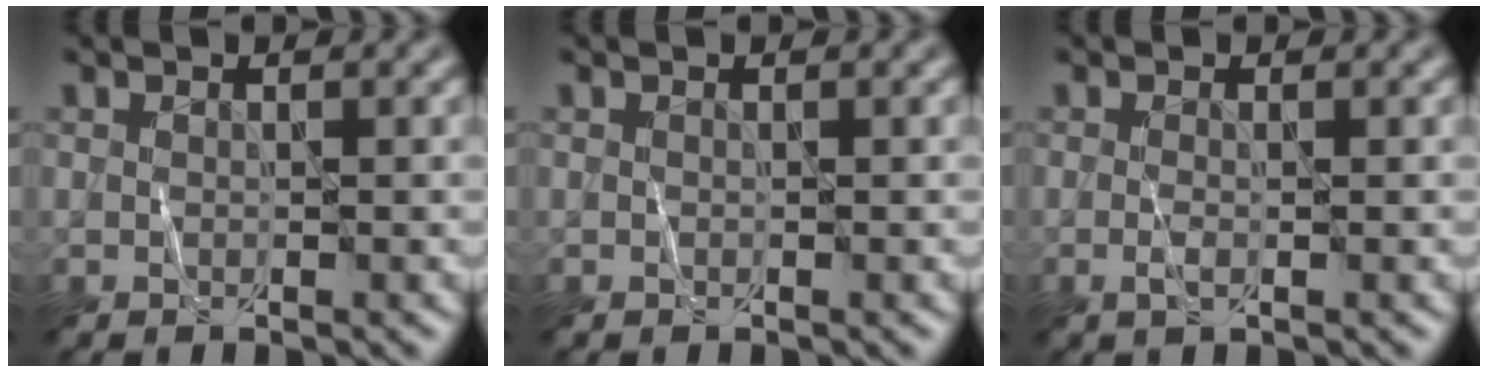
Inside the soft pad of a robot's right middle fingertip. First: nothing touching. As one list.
[{"total": 0.0}, {"total": 1.1, "force": [-0.2, 0.2, 1.1], "torque": [-0.025, -0.001, -0.007]}]